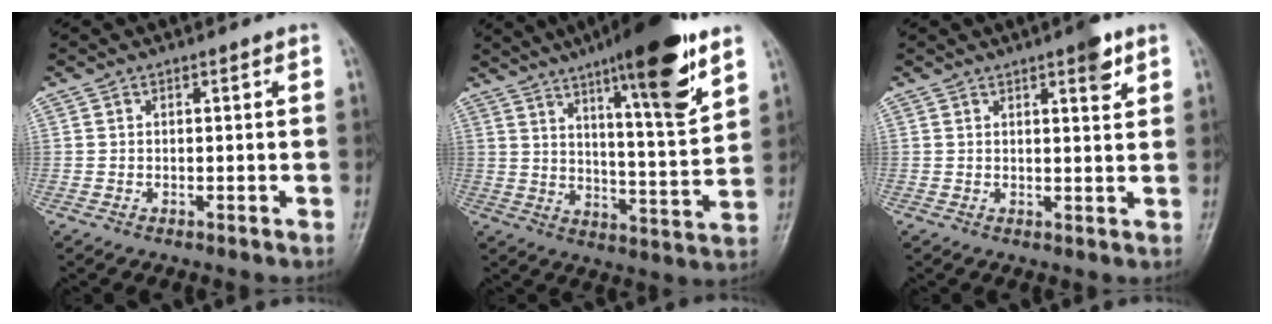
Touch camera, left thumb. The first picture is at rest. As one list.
[{"total": 18.7, "force": [11.1, 3.1, 14.7], "torque": [-0.197, -0.057, 0.170]}, {"total": 3.9, "force": [2.3, 1.1, 3.0], "torque": [-0.032, -0.010, 0.029]}]